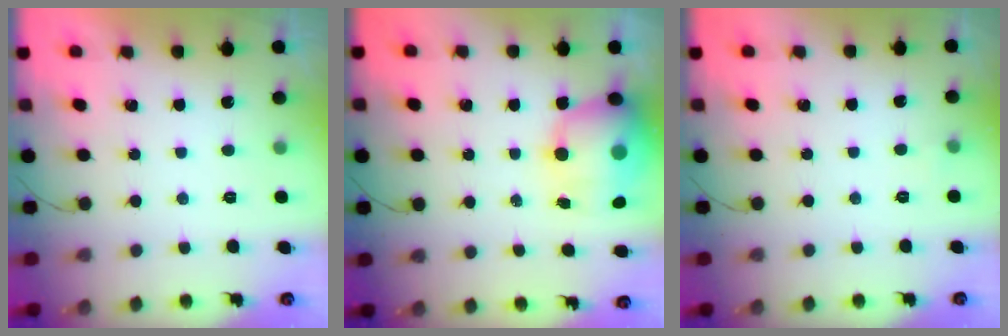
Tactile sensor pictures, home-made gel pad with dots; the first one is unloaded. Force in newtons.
{"total": 12.8, "press": 12.4, "slide": 3.3}
{"total": 2.5, "press": 2.4, "slide": 1.0}